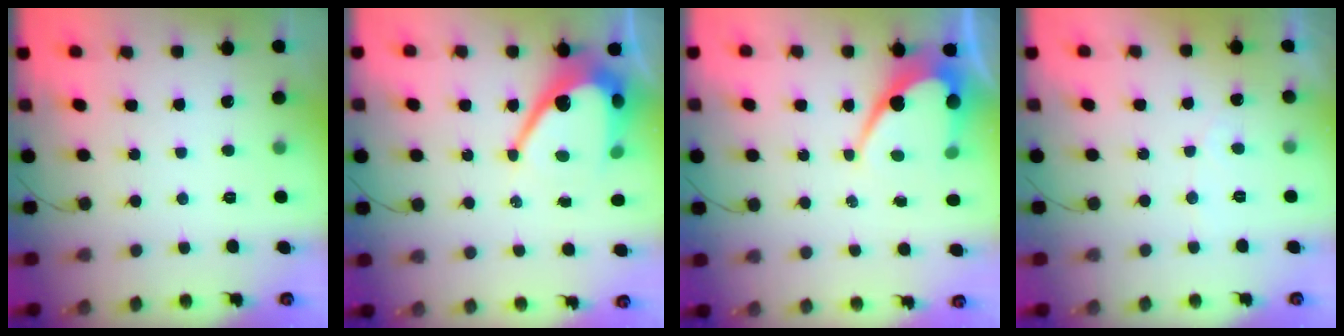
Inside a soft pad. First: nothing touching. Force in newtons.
{"total": 12.6, "press": 12.6, "slide": 1.1}
{"total": 10.3, "press": 10.3, "slide": 0.7}
{"total": 2.7, "press": 2.7, "slide": 0.1}